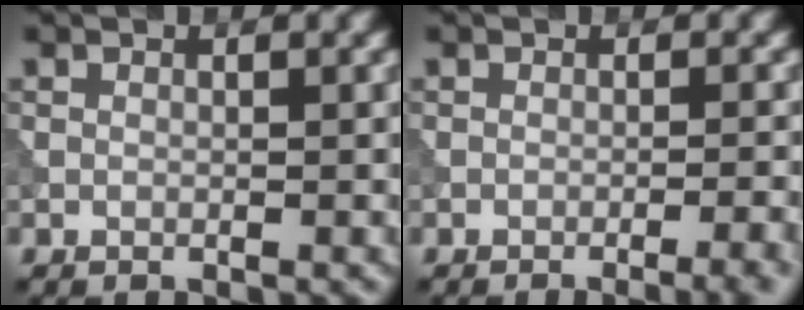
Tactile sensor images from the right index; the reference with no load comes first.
{"total": 3.7, "force": [-2.2, 1.0, 2.8], "torque": [-0.026, 0.010, -0.031]}